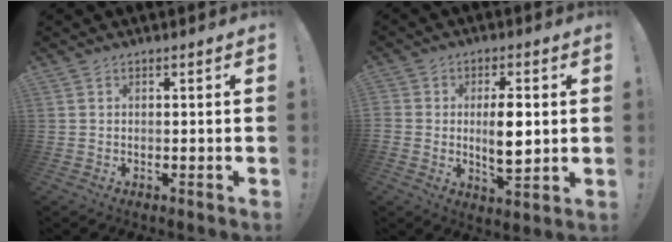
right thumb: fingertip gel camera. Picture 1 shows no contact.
{"total": 8.7, "force": [0.4, 4.5, 7.4], "torque": [-0.125, -0.007, 0.001]}